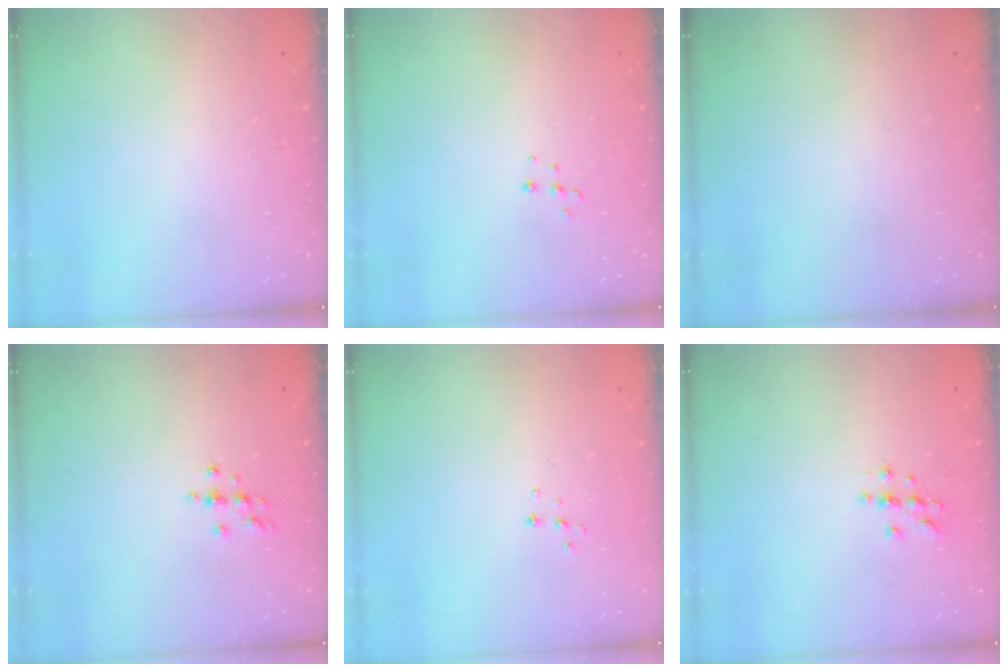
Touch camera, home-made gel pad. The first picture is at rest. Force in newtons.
{"total": 5.1, "press": 5.0, "slide": 0.4}
{"total": 0.0}
{"total": 4.2, "press": 4.2, "slide": 0.5}
{"total": 3.7, "press": 3.7, "slide": 0.3}
{"total": 3.0, "press": 3.0, "slide": 0.3}